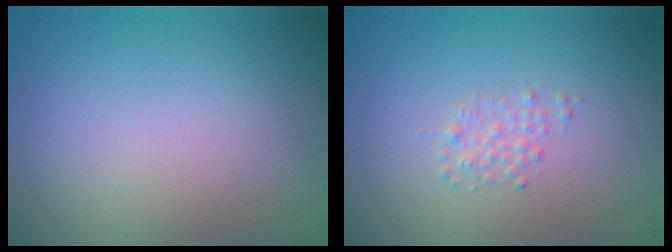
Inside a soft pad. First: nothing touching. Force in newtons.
{"total": 1.2, "press": 1.2, "slide": 0.0}